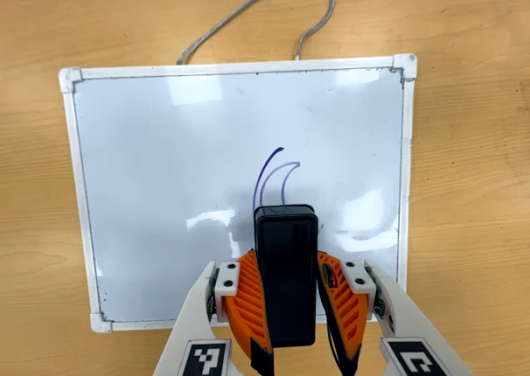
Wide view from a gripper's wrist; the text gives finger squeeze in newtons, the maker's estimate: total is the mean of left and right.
{"total": 7.1, "left": 5.7, "right": 8.4}